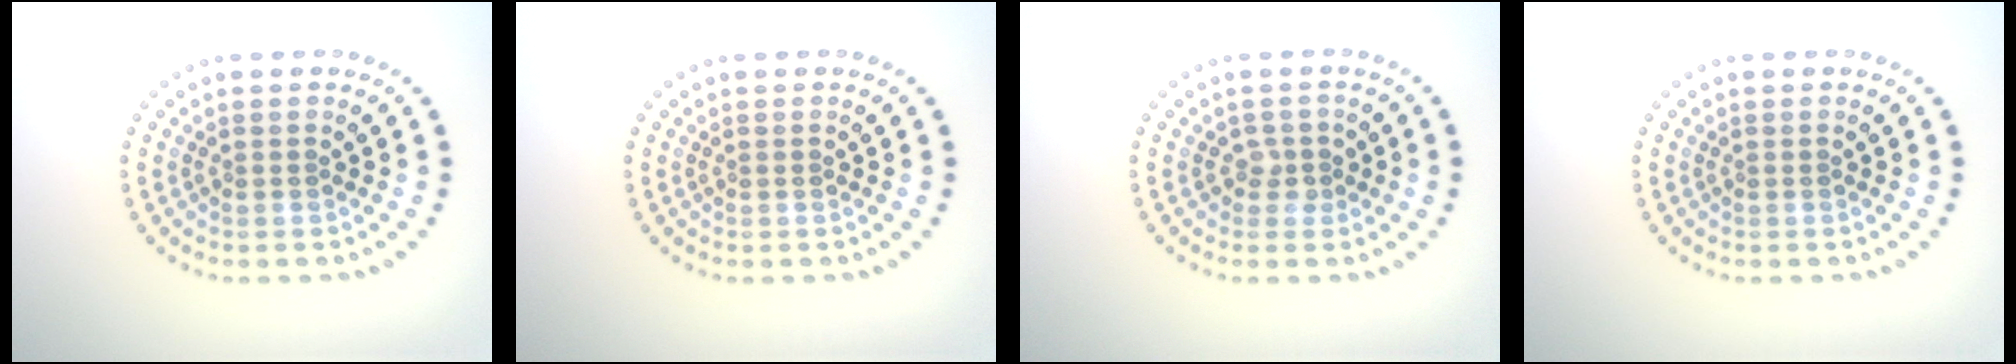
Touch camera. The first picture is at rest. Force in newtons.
{"total": 0.0}
{"total": 1.3, "press": 1.1, "slide": 0.6}
{"total": 0.0}